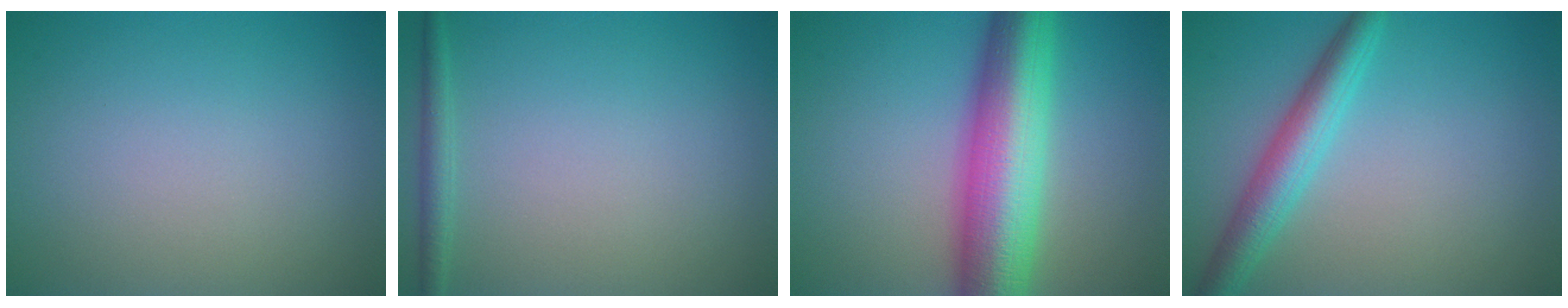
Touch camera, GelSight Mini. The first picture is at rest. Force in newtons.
{"total": 1.4, "press": 1.4, "slide": 0.1}
{"total": 10.7, "press": 10.7, "slide": 0.1}
{"total": 4.2, "press": 4.2, "slide": 0.1}